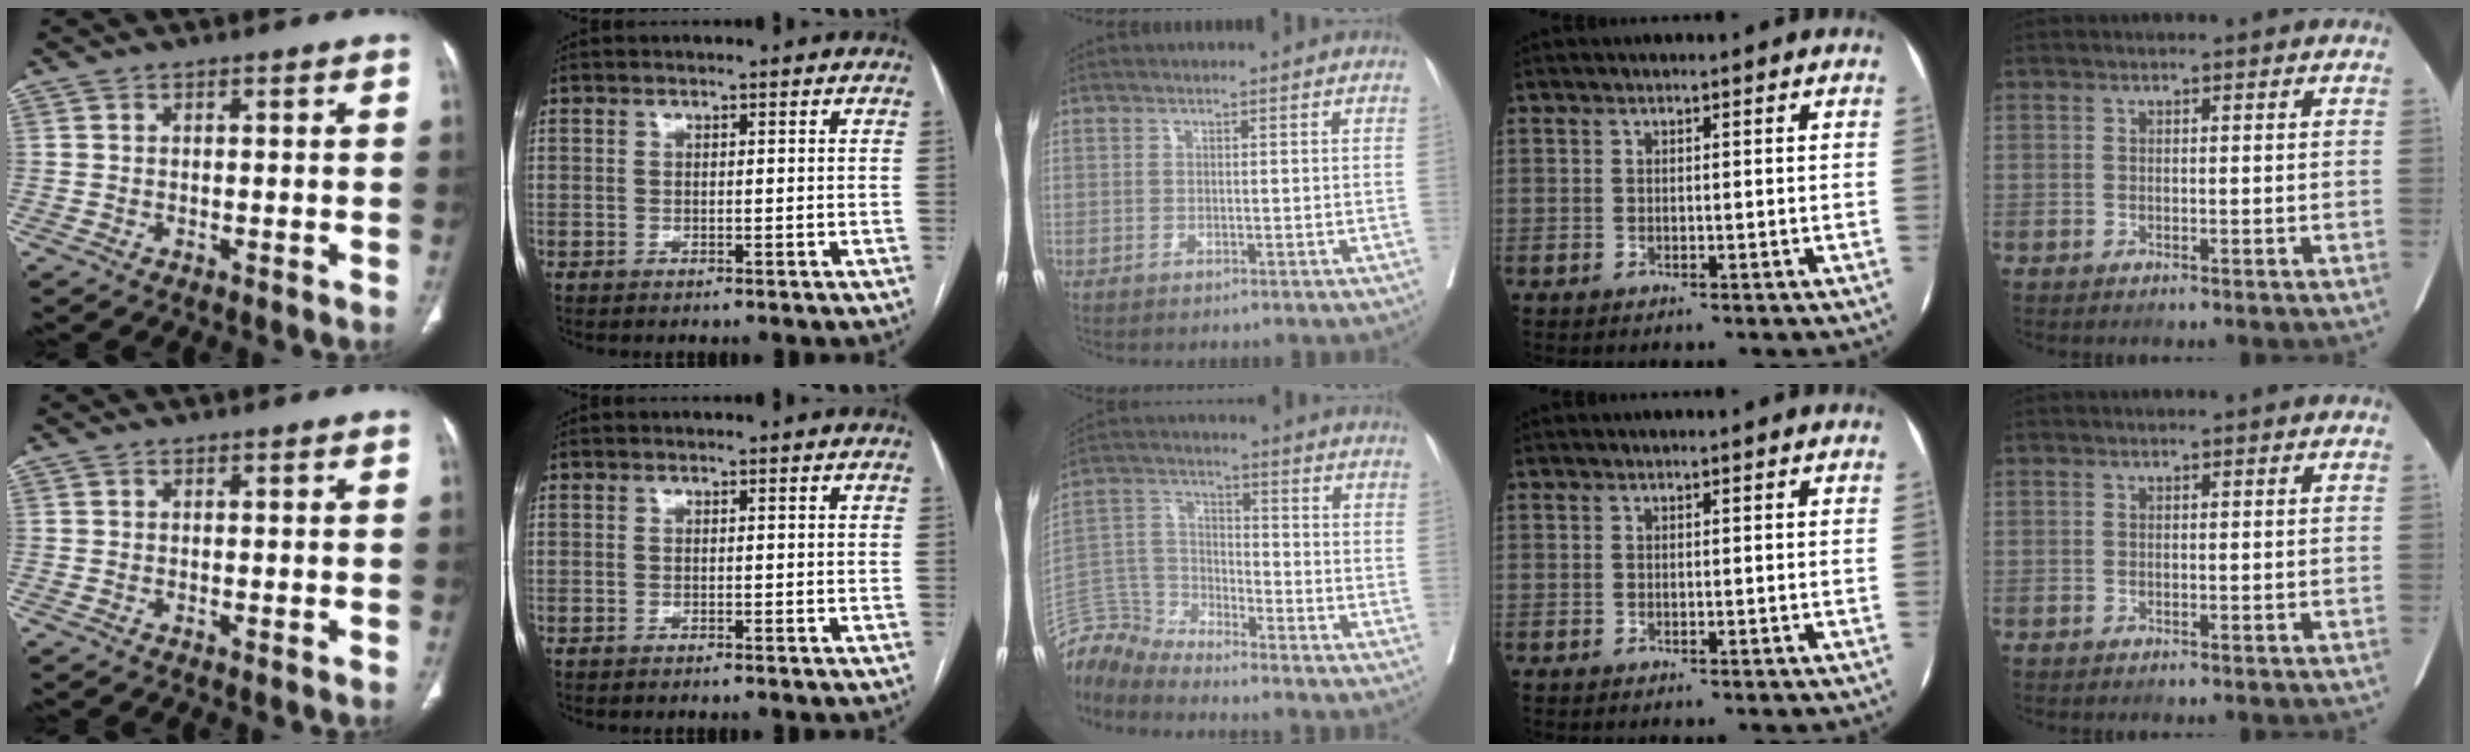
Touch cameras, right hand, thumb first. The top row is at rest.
{"thumb": {"total": 0.5, "force": [-0.1, 0.3, 0.5], "torque": [-0.010, -0.002, 0.000]}, "middle": {"total": 7.0, "force": [-7.0, -0.2, -1.1], "torque": [0.014, 0.021, -0.138]}}